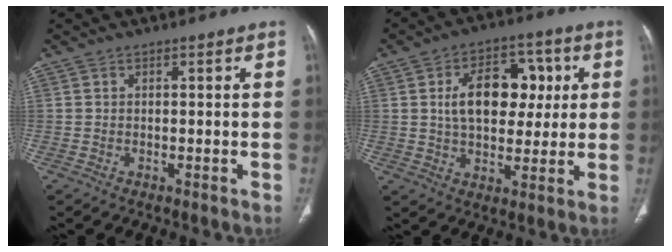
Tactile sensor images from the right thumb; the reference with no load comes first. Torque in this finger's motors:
{"motor_torque": [0.60, 0.62, 0.28, 0.04, 0.08]}